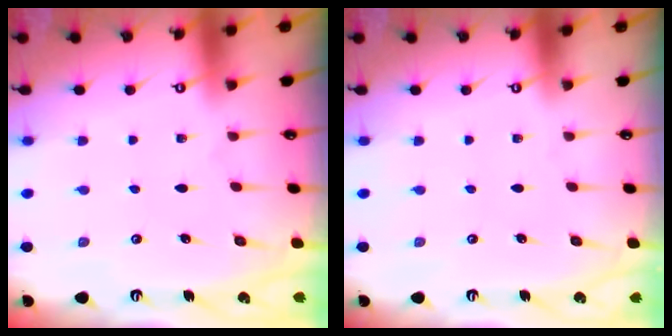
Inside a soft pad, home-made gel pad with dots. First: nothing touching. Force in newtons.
{"total": 0.0}